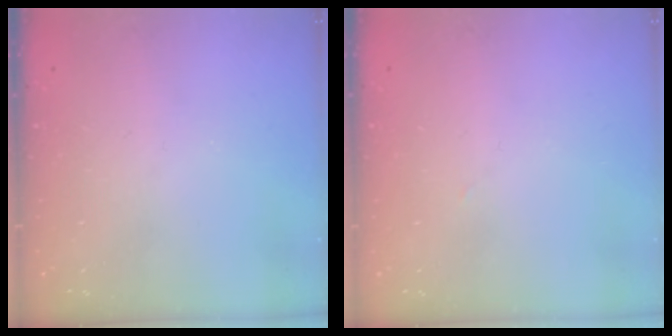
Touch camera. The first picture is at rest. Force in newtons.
{"total": 1.1, "press": 1.1, "slide": 0.1}